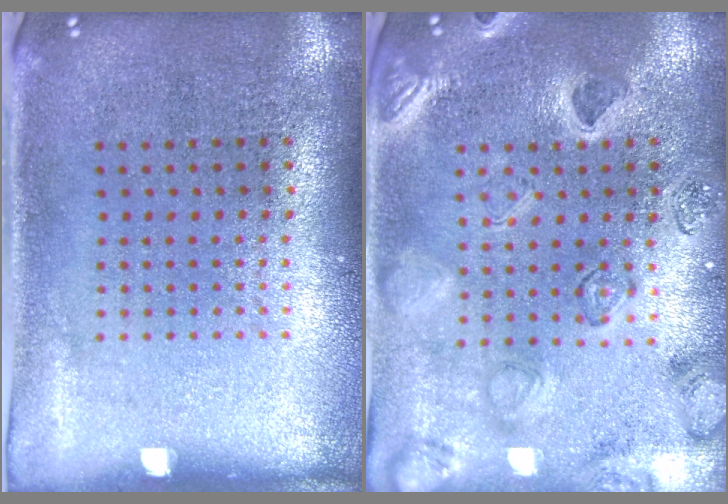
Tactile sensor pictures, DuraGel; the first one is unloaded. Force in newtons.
{"total": 2.4, "press": 2.3, "slide": 0.7}